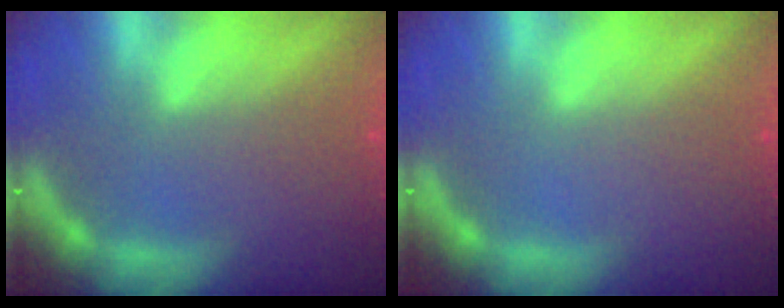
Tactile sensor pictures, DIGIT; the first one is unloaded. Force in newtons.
{"total": 0.0}